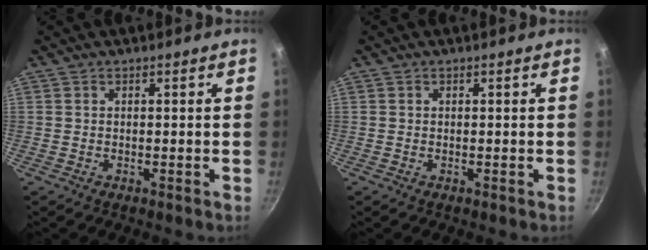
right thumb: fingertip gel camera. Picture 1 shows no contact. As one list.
[{"total": 0.0}]